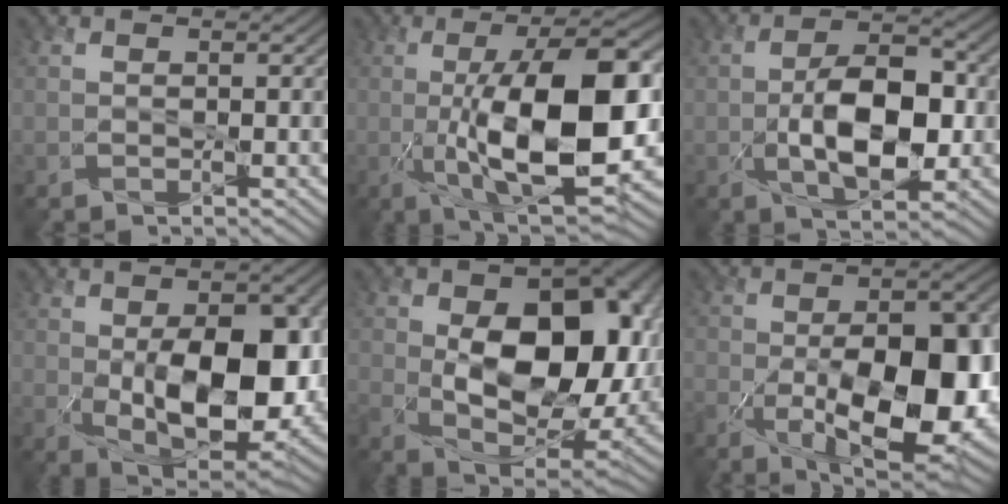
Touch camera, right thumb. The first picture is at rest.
{"total": 15.7, "force": [-1.8, 5.8, 14.5], "torque": [-0.229, 0.004, -0.032]}
{"total": 9.7, "force": [-1.6, 4.9, 8.3], "torque": [-0.148, -0.001, -0.026]}
{"total": 13.8, "force": [-0.9, 7.5, 11.6], "torque": [-0.178, -0.017, -0.002]}
{"total": 16.9, "force": [0.0, 11.2, 12.6], "torque": [-0.196, -0.039, 0.025]}
{"total": 16.5, "force": [-5.1, 7.5, 13.8], "torque": [-0.217, -0.021, -0.080]}